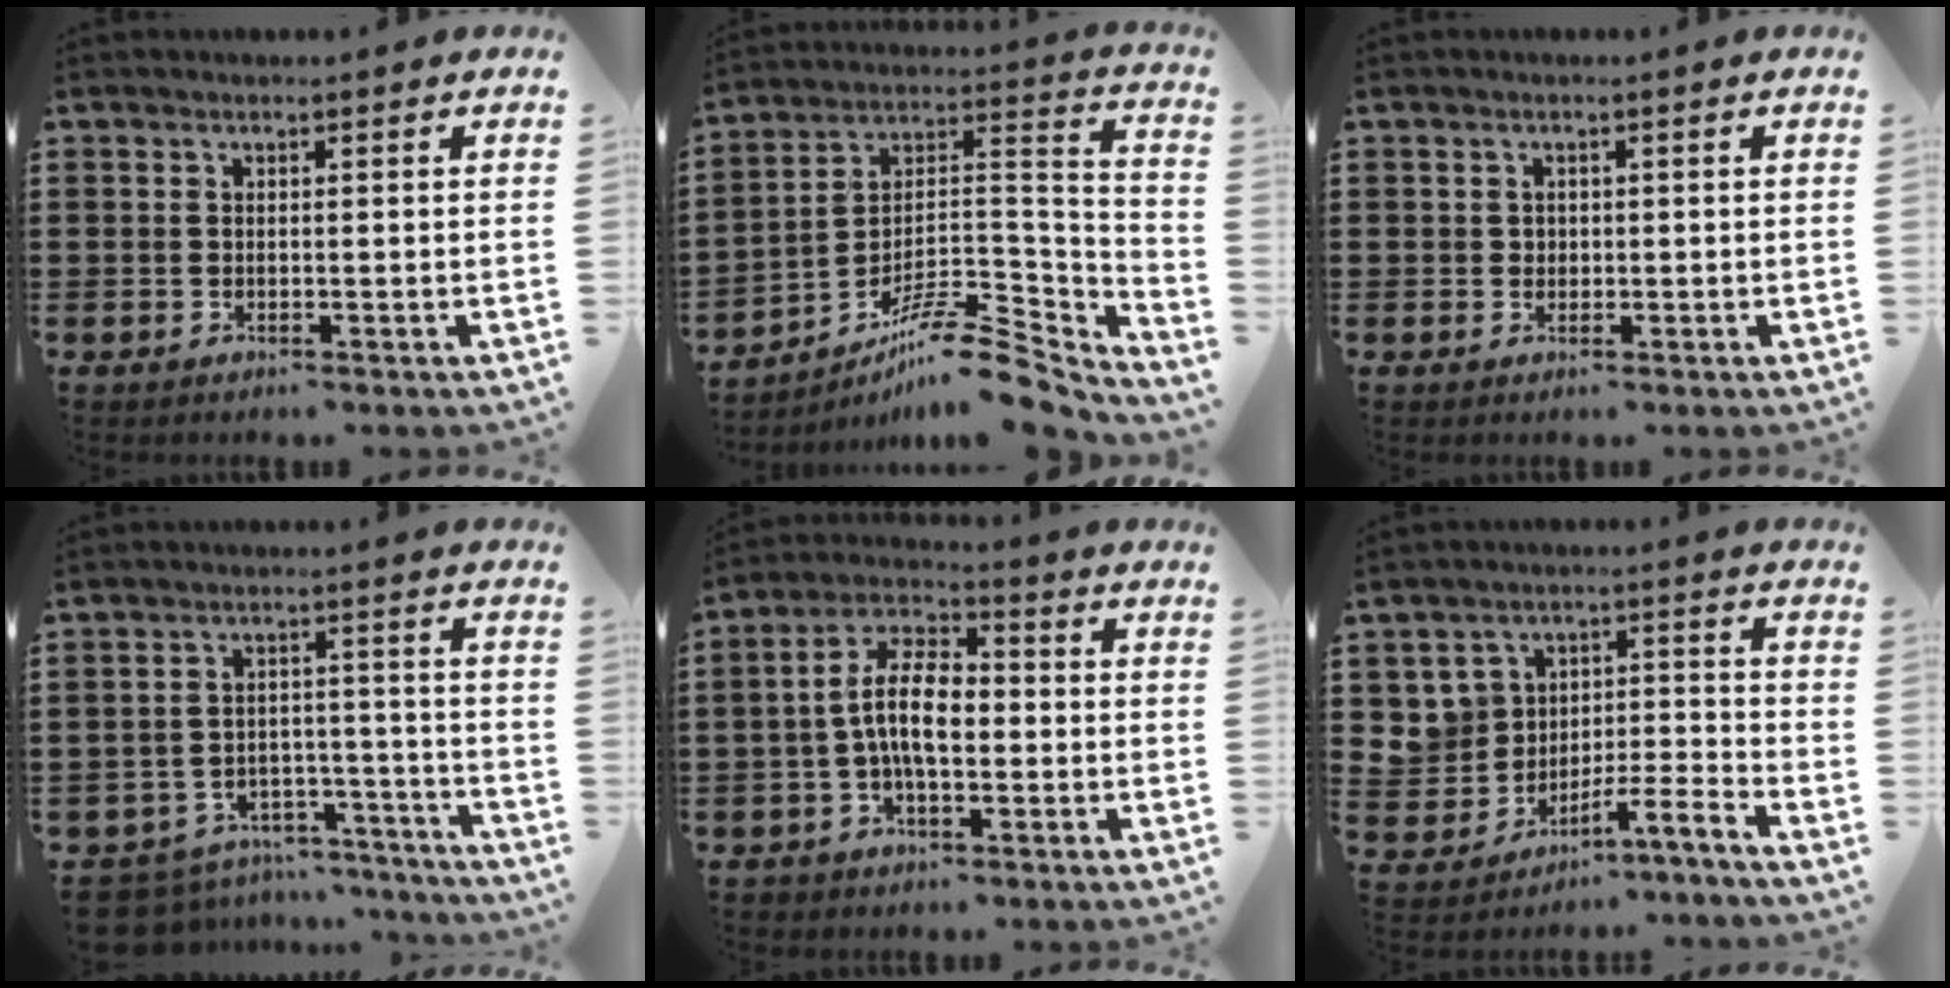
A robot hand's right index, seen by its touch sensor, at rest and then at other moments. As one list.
[{"total": 11.3, "force": [-9.1, 2.2, 6.3], "torque": [-0.097, 0.023, -0.175]}, {"total": 1.0, "force": [0.2, 0.9, 0.3], "torque": [-0.008, 0.004, 0.005]}, {"total": 6.2, "force": [-5.9, 1.6, 1.2], "torque": [-0.034, 0.014, -0.117]}, {"total": 9.6, "force": [-0.9, 4.5, 8.4], "torque": [-0.184, 0.006, -0.024]}, {"total": 3.8, "force": [-3.0, 2.4, 0.6], "torque": [-0.028, -0.001, -0.064]}]